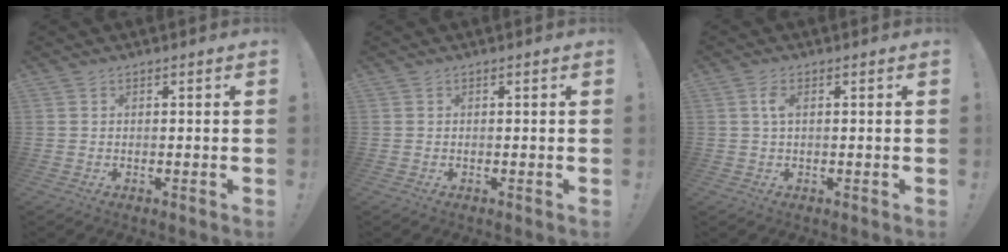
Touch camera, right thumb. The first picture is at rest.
{"total": 0.0}
{"total": 3.0, "force": [0.5, 1.4, 2.6], "torque": [-0.048, 0.004, 0.006]}